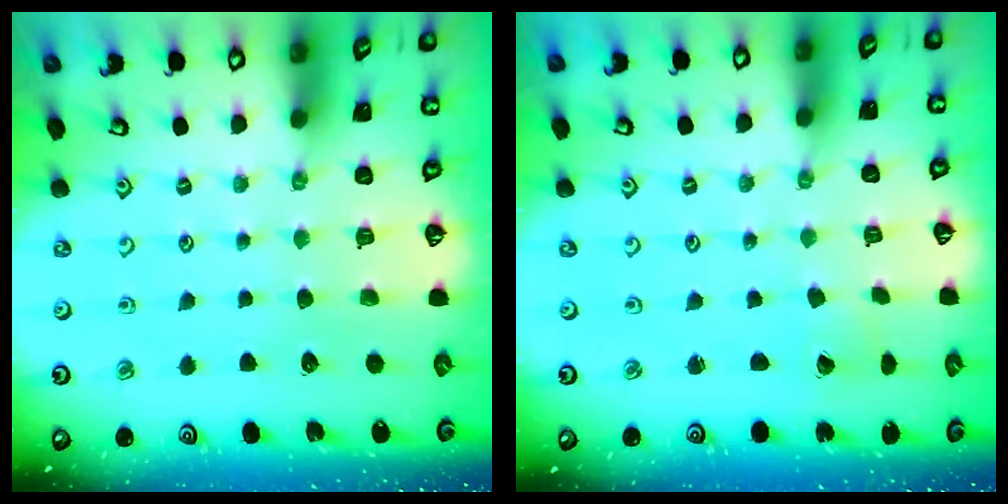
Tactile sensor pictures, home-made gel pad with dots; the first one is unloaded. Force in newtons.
{"total": 1.3, "press": 1.3, "slide": 0.1}